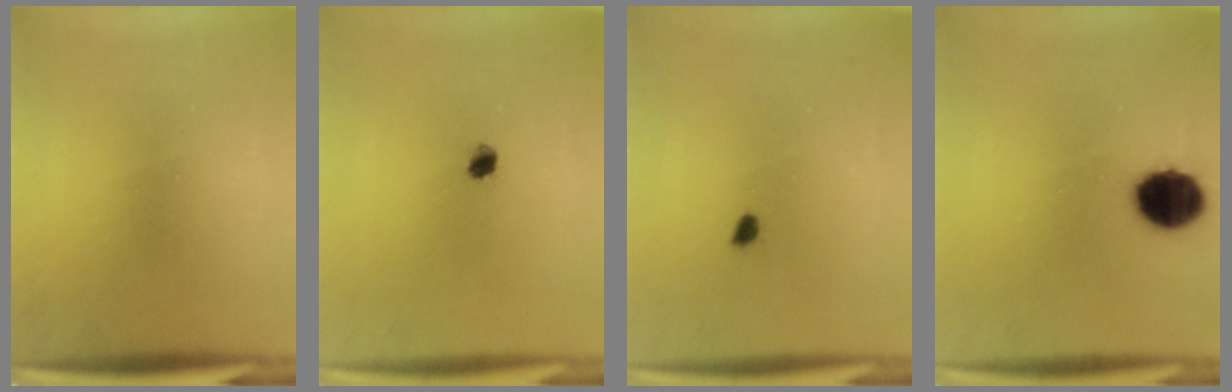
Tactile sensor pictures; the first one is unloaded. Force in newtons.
{"total": 2.1}
{"total": 1.4}
{"total": 12.3}